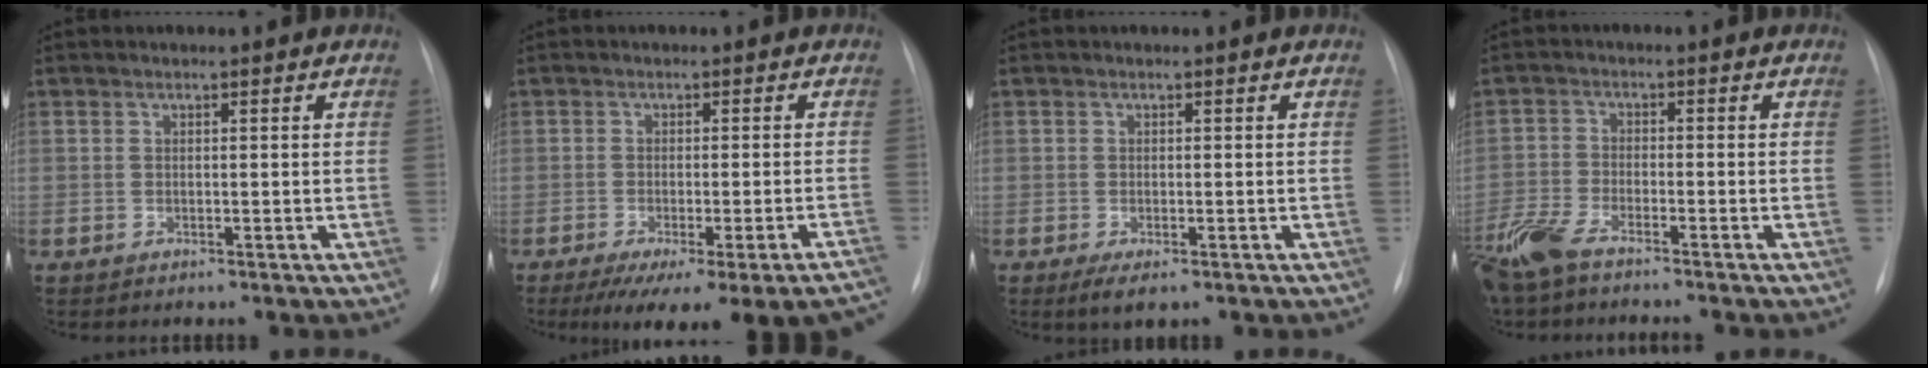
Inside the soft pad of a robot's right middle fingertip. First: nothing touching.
{"total": 17.9, "force": [-15.2, 1.4, 9.3], "torque": [-0.069, -0.022, -0.188]}
{"total": 2.6, "force": [-1.5, 0.8, 2.0], "torque": [-0.031, -0.004, -0.021]}
{"total": 7.5, "force": [-6.0, 1.5, 4.2], "torque": [-0.096, -0.017, -0.118]}